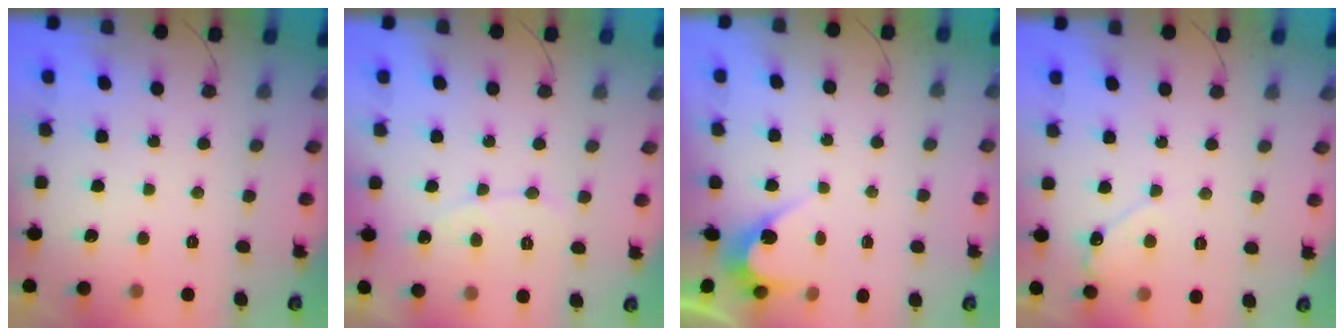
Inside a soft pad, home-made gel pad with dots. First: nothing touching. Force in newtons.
{"total": 5.4, "press": 5.4, "slide": 0.4}
{"total": 2.9, "press": 2.9, "slide": 0.1}
{"total": 5.9, "press": 5.8, "slide": 0.5}